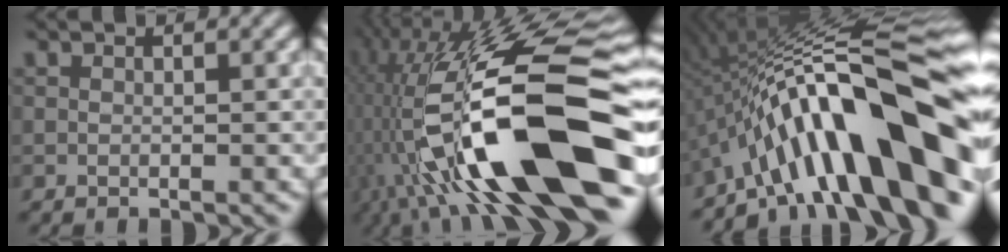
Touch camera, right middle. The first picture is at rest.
{"total": 17.0, "force": [-4.7, 5.7, 15.3], "torque": [-0.269, 0.030, -0.070]}
{"total": 17.0, "force": [-5.0, 5.0, 15.4], "torque": [-0.196, 0.068, -0.089]}